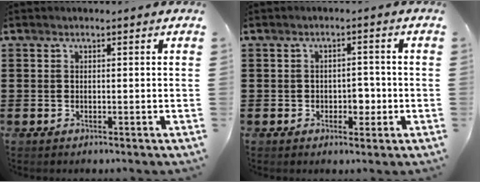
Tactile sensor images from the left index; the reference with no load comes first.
{"total": 3.1, "force": [-0.8, 2.2, 2.0], "torque": [-0.036, 0.001, -0.022]}